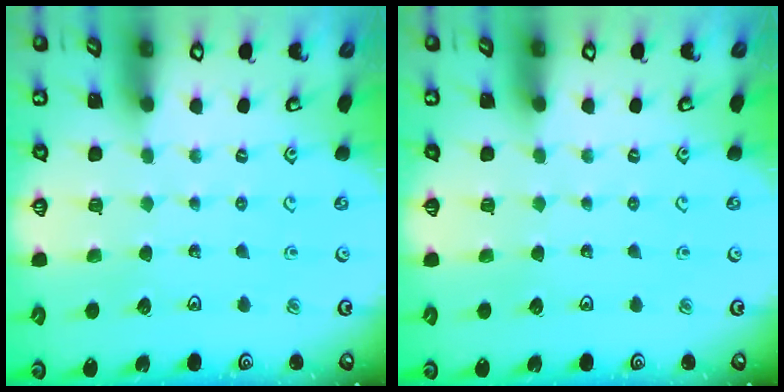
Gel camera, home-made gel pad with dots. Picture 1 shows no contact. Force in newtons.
{"total": 0.0}